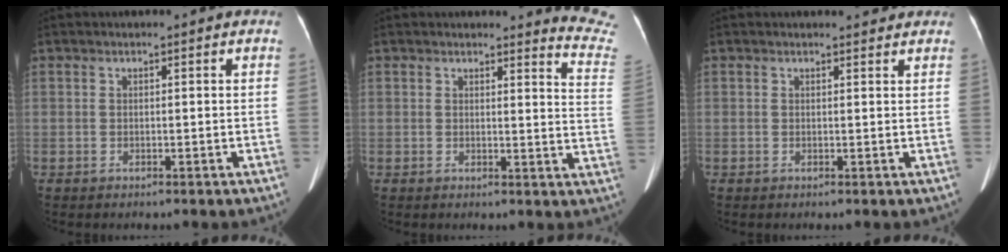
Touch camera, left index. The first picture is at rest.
{"total": 8.5, "force": [8.5, -0.6, -0.1], "torque": [0.011, -0.118, 0.059]}
{"total": 2.3, "force": [2.0, 1.0, 0.4], "torque": [-0.003, 0.008, 0.018]}